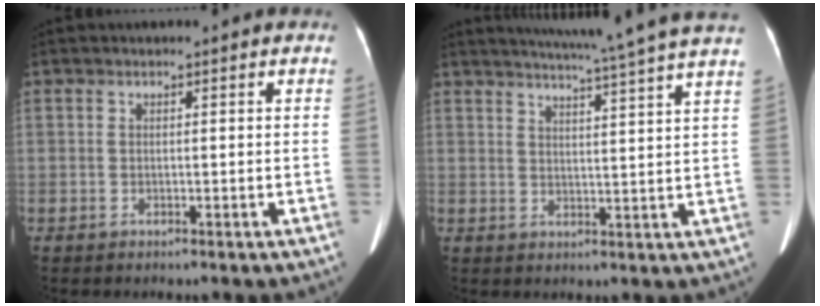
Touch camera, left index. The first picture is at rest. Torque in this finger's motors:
{"motor_torque": [-1.07, -1.07, -0.16, 0.01]}